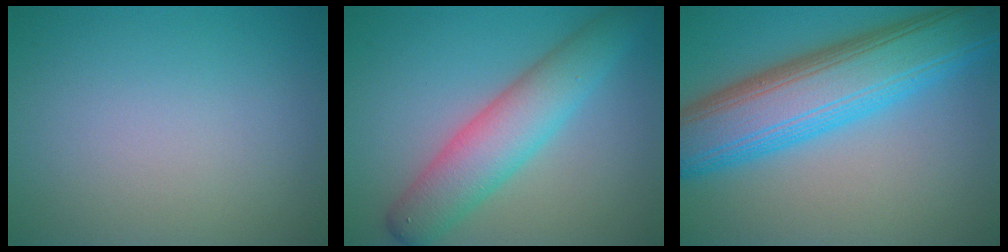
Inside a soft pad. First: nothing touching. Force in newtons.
{"total": 6.0, "press": 6.0, "slide": 0.2}
{"total": 11.0, "press": 11.0, "slide": 0.1}